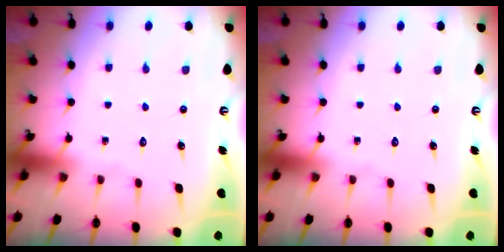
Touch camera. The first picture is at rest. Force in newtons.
{"total": 0.0}